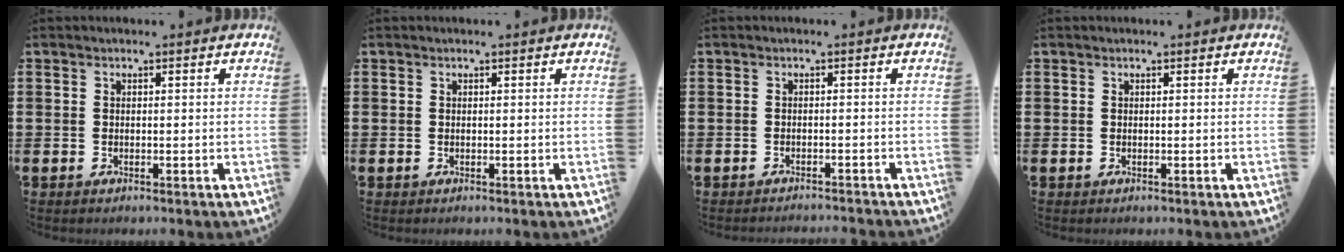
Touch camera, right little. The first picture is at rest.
{"total": 0.0}
{"total": 1.0, "force": [-0.9, -0.2, 0.0], "torque": [0.000, 0.001, -0.020]}
{"total": 0.0}